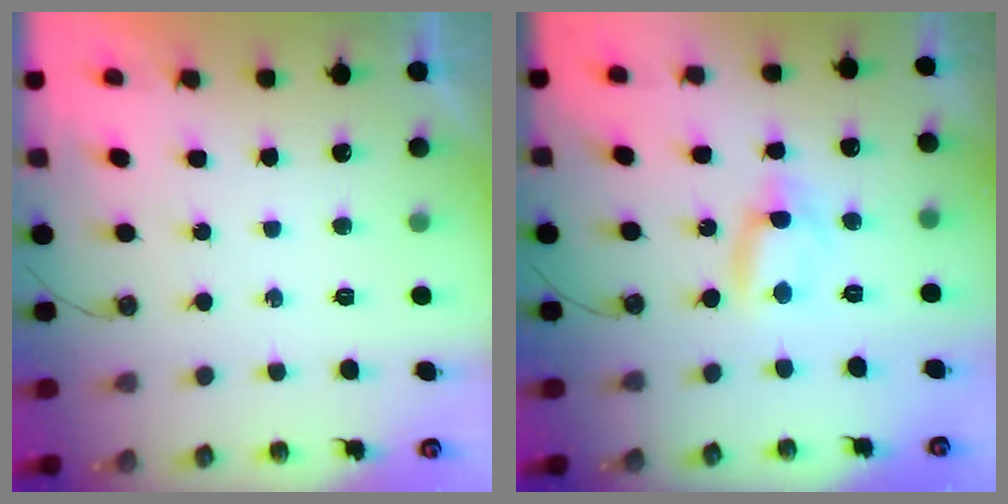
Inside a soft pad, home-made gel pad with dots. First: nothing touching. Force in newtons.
{"total": 3.4, "press": 3.4, "slide": 0.3}